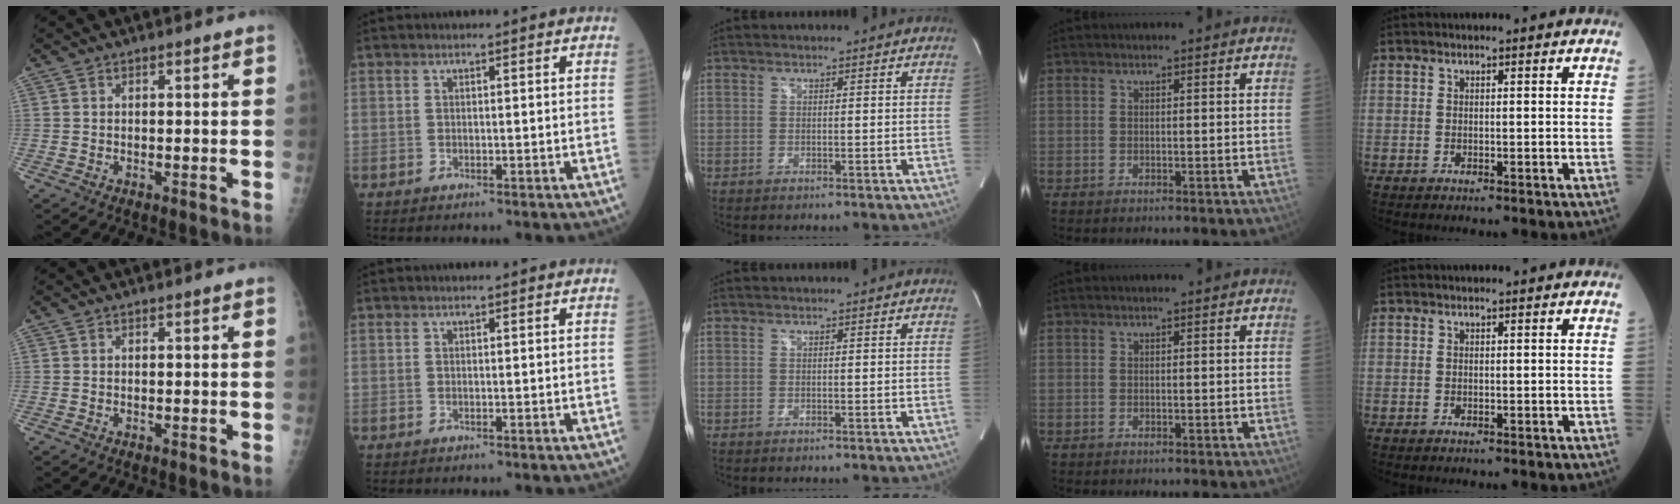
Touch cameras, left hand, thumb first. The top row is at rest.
{}